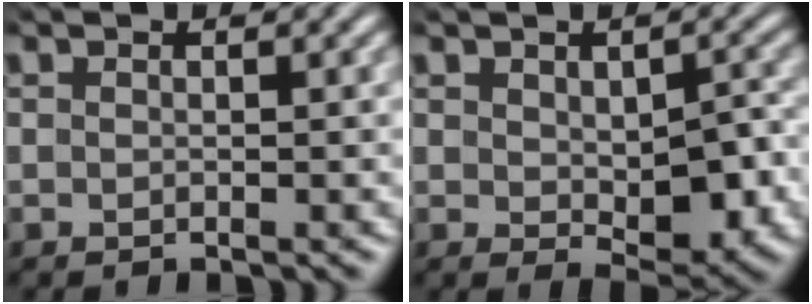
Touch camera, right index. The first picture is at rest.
{"total": 4.0, "force": [-0.4, 1.9, 3.5], "torque": [-0.051, -0.022, 0.003]}